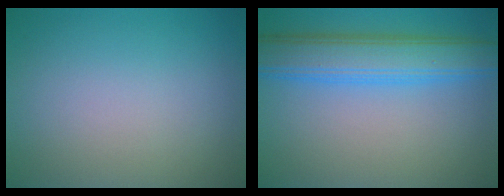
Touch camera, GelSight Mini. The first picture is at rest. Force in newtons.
{"total": 6.5, "press": 6.5, "slide": 0.1}